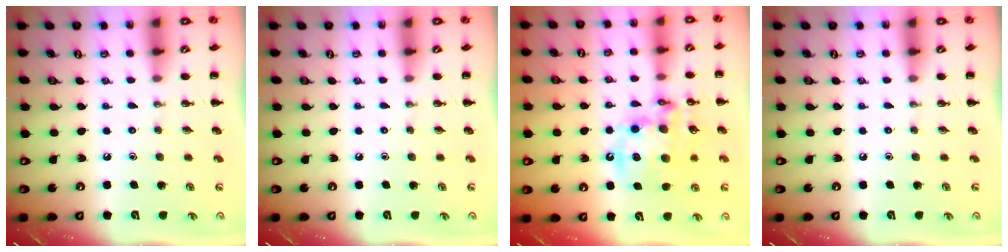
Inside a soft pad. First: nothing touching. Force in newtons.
{"total": 0.0}
{"total": 15.3, "press": 14.9, "slide": 3.5}
{"total": 0.0}